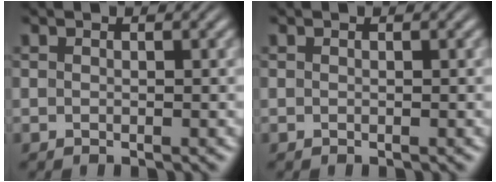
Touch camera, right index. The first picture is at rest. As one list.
[{"total": 0.0}]